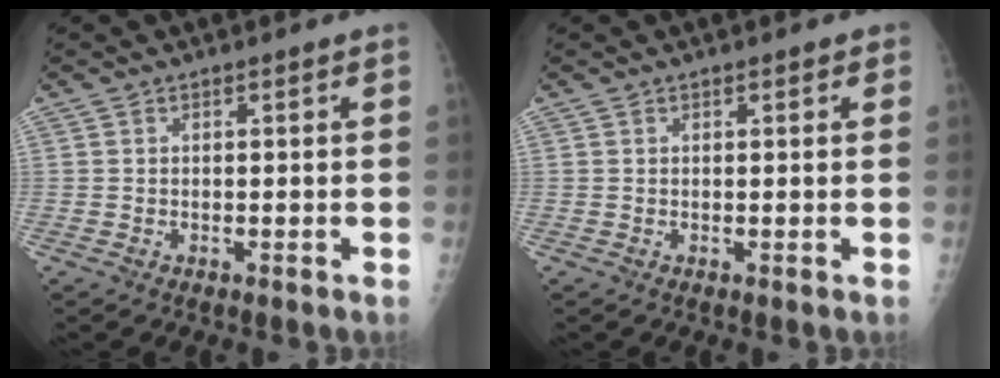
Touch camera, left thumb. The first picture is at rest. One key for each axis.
{"total": 1.3, "fx": 0.7, "fy": 0.5, "fz": 0.9, "tx": -0.009, "ty": 0.000, "tz": 0.007}